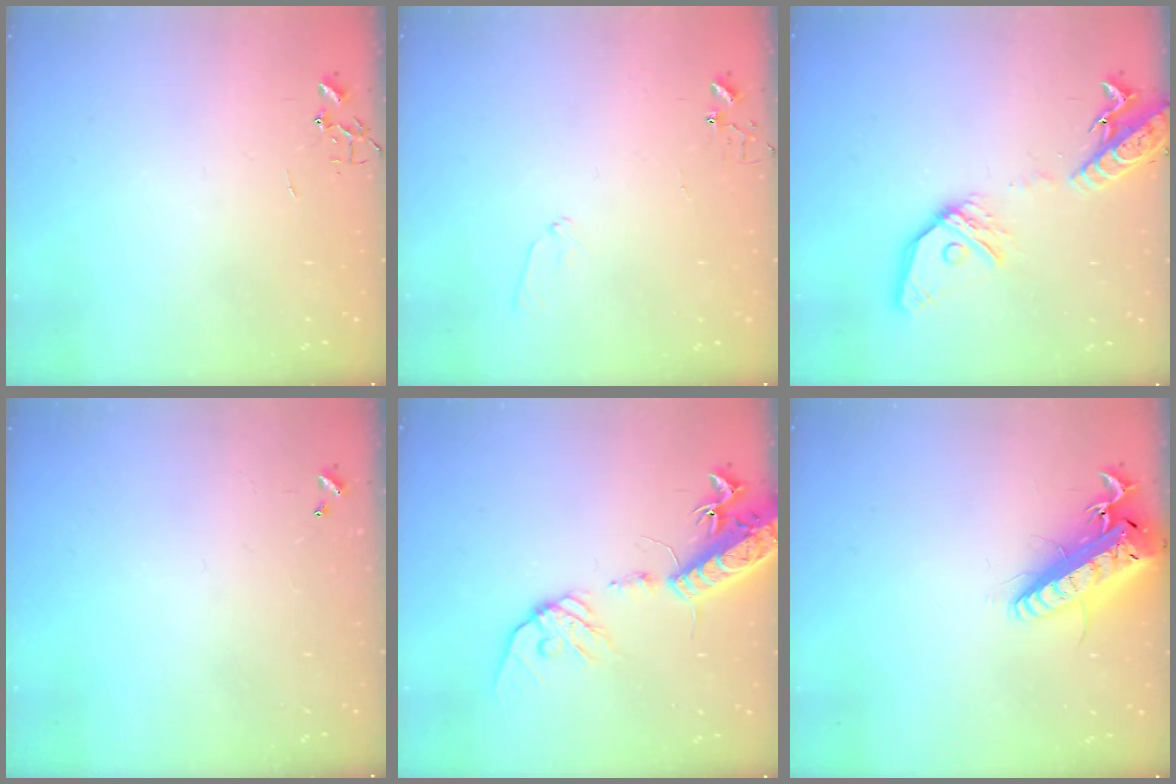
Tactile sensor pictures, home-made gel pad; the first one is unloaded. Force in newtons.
{"total": 5.8, "press": 5.8, "slide": 0.7}
{"total": 17.0, "press": 16.6, "slide": 3.5}
{"total": 0.0}
{"total": 18.0, "press": 17.6, "slide": 3.8}
{"total": 19.8, "press": 19.4, "slide": 4.2}